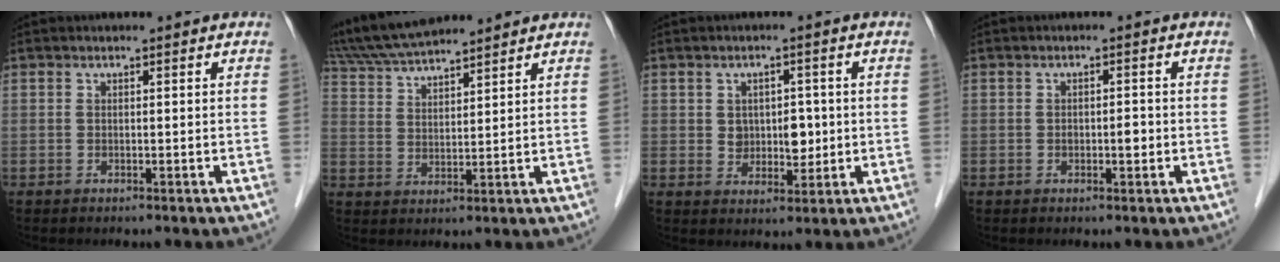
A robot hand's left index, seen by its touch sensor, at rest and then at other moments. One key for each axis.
{"total": 12.1, "fx": 11.0, "fy": 1.1, "fz": 4.8, "tx": -0.095, "ty": 0.031, "tz": 0.202}
{"total": 4.5, "fx": 0.3, "fy": 3.3, "fz": 3.1, "tx": -0.040, "ty": 0.008, "tz": 0.014}
{"total": 1.6, "fx": -0.4, "fy": 0.8, "fz": 1.4, "tx": -0.021, "ty": 0.003, "tz": -0.006}